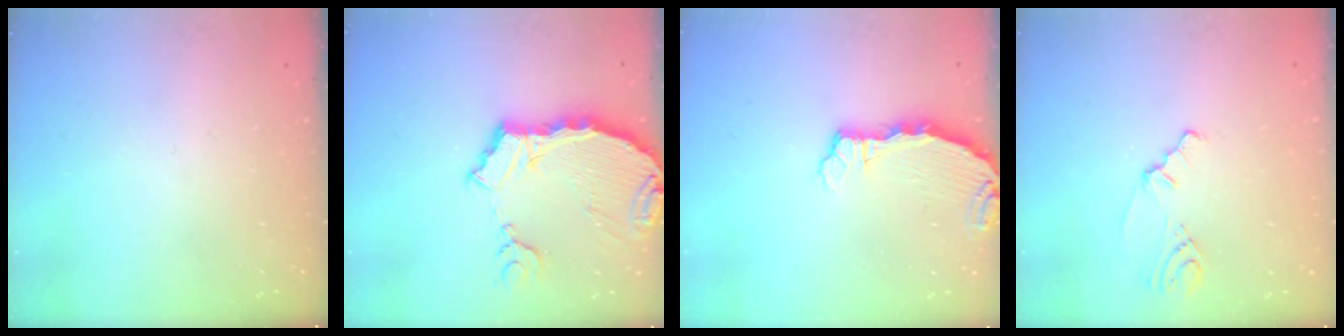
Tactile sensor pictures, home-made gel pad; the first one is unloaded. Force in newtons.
{"total": 10.4, "press": 10.3, "slide": 1.1}
{"total": 5.2, "press": 5.2, "slide": 0.4}
{"total": 1.8, "press": 1.7, "slide": 0.6}